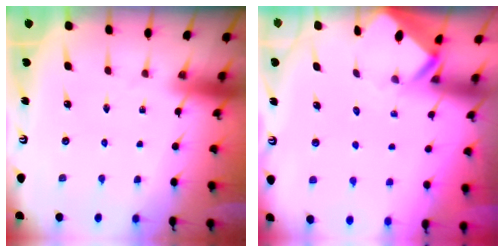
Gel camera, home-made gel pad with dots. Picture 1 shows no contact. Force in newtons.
{"total": 2.7, "press": 2.7, "slide": 0.2}